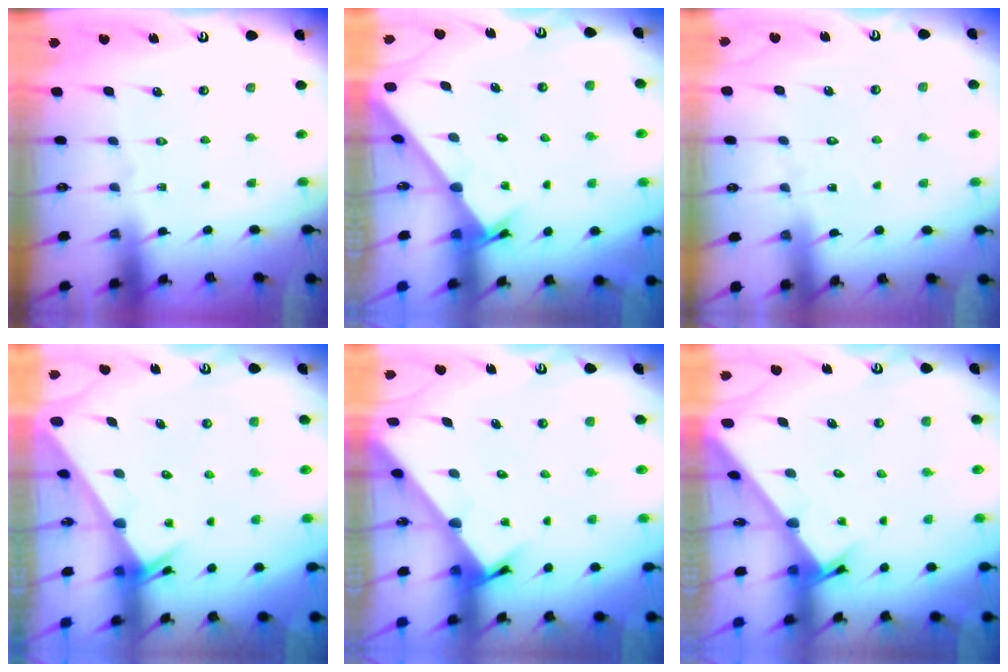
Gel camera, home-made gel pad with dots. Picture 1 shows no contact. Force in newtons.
{"total": 1.4, "press": 1.4, "slide": 0.1}
{"total": 3.5, "press": 3.4, "slide": 0.3}
{"total": 2.4, "press": 2.4, "slide": 0.1}
{"total": 3.5, "press": 3.5, "slide": 0.1}
{"total": 2.6, "press": 2.6, "slide": 0.3}